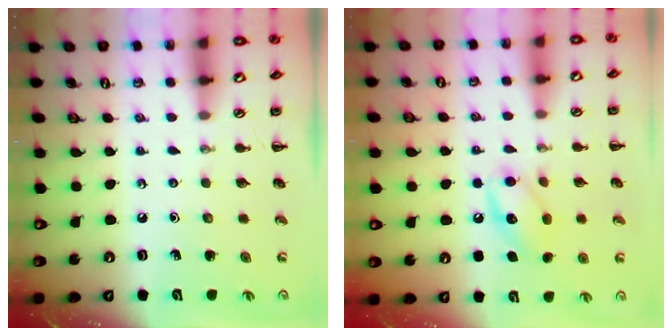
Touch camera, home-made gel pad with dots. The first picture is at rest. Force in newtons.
{"total": 11.3, "press": 11.3, "slide": 0.8}